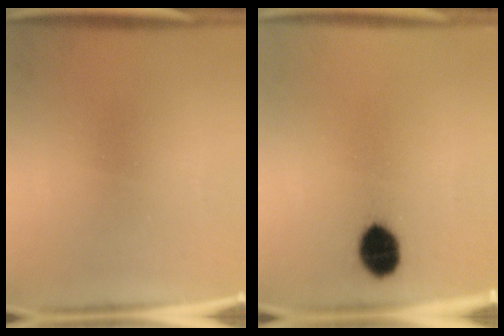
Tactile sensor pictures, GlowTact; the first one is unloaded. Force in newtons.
{"total": 7.4}